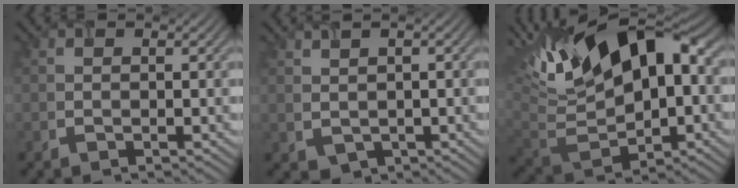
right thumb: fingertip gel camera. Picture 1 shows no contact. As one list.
[{"total": 2.0, "force": [0.6, 1.4, 1.3], "torque": [-0.030, -0.007, 0.019]}, {"total": 17.2, "force": [6.7, 8.3, 13.5], "torque": [-0.271, 0.023, 0.115]}]